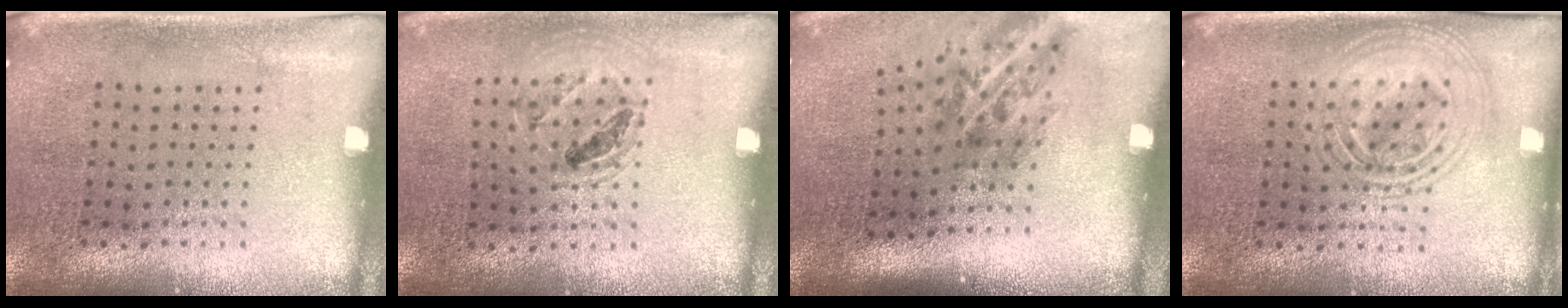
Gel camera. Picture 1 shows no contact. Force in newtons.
{"total": 1.0, "press": 1.0, "slide": 0.1}
{"total": 2.1, "press": 1.3, "slide": 1.6}
{"total": 2.9, "press": 2.9, "slide": 0.4}